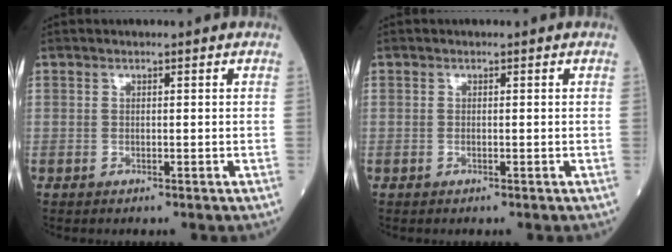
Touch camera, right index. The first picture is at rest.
{"total": 0.0}